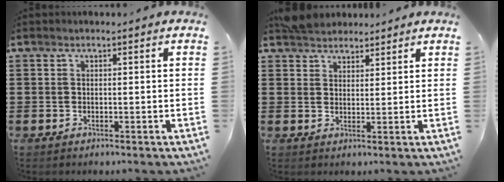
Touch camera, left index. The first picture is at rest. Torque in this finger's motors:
{"motor_torque": [0.06, 0.04, -0.05, -0.03]}